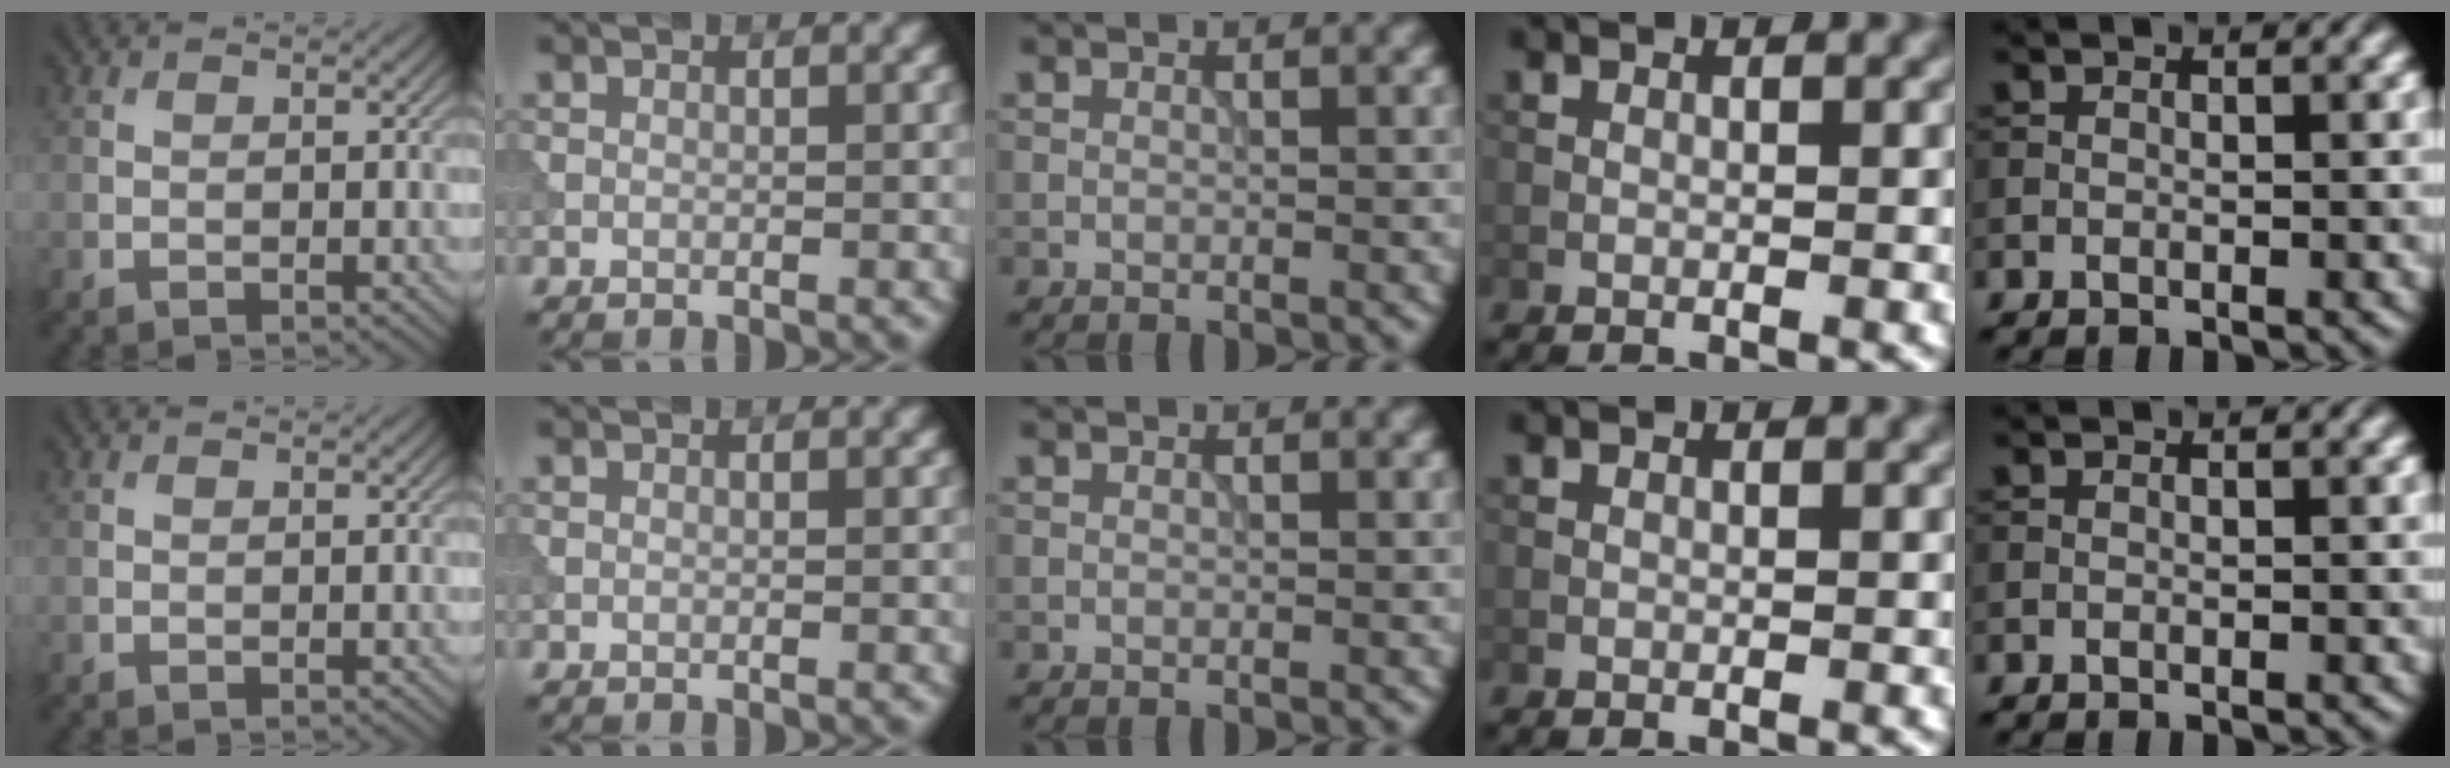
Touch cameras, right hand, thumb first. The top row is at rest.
{}